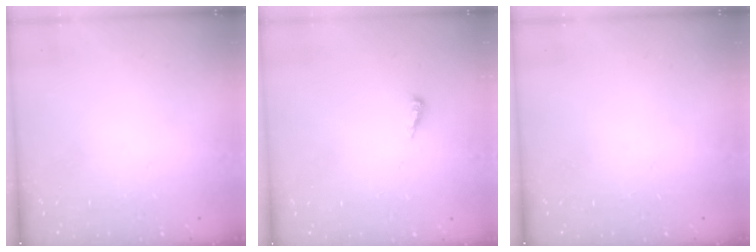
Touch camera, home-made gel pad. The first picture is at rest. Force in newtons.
{"total": 2.5, "press": 2.5, "slide": 0.2}
{"total": 0.0}